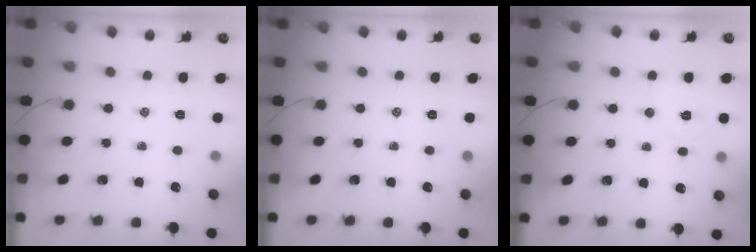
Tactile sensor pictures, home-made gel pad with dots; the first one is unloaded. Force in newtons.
{"total": 0.0}
{"total": 5.4, "press": 5.3, "slide": 1.0}